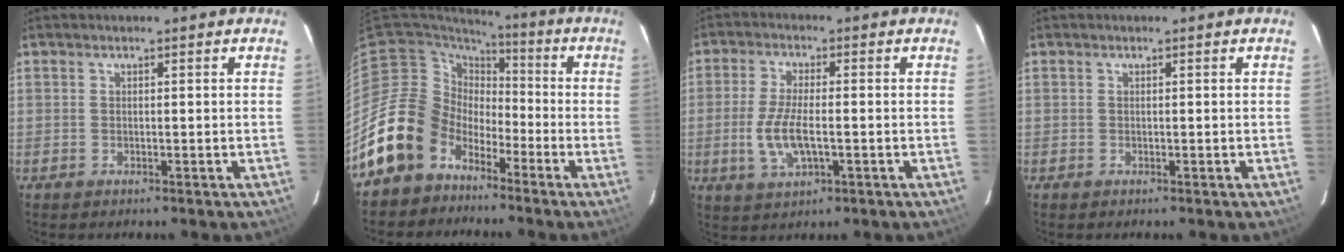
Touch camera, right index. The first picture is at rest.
{"total": 13.8, "force": [-7.8, 11.0, 2.7], "torque": [-0.082, 0.026, -0.137]}
{"total": 7.9, "force": [-1.7, 3.0, 7.1], "torque": [-0.149, -0.008, -0.031]}
{"total": 0.0}